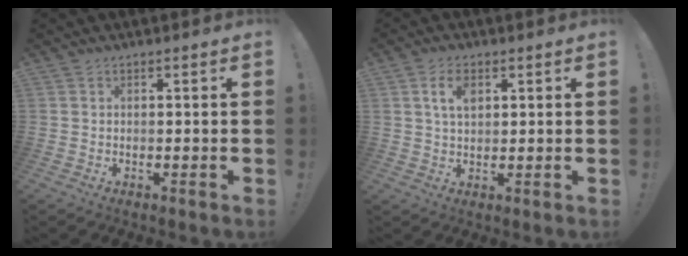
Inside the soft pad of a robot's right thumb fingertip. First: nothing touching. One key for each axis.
{"total": 5.8, "fx": 2.1, "fy": 3.5, "fz": 4.1, "tx": -0.078, "ty": 0.004, "tz": 0.038}